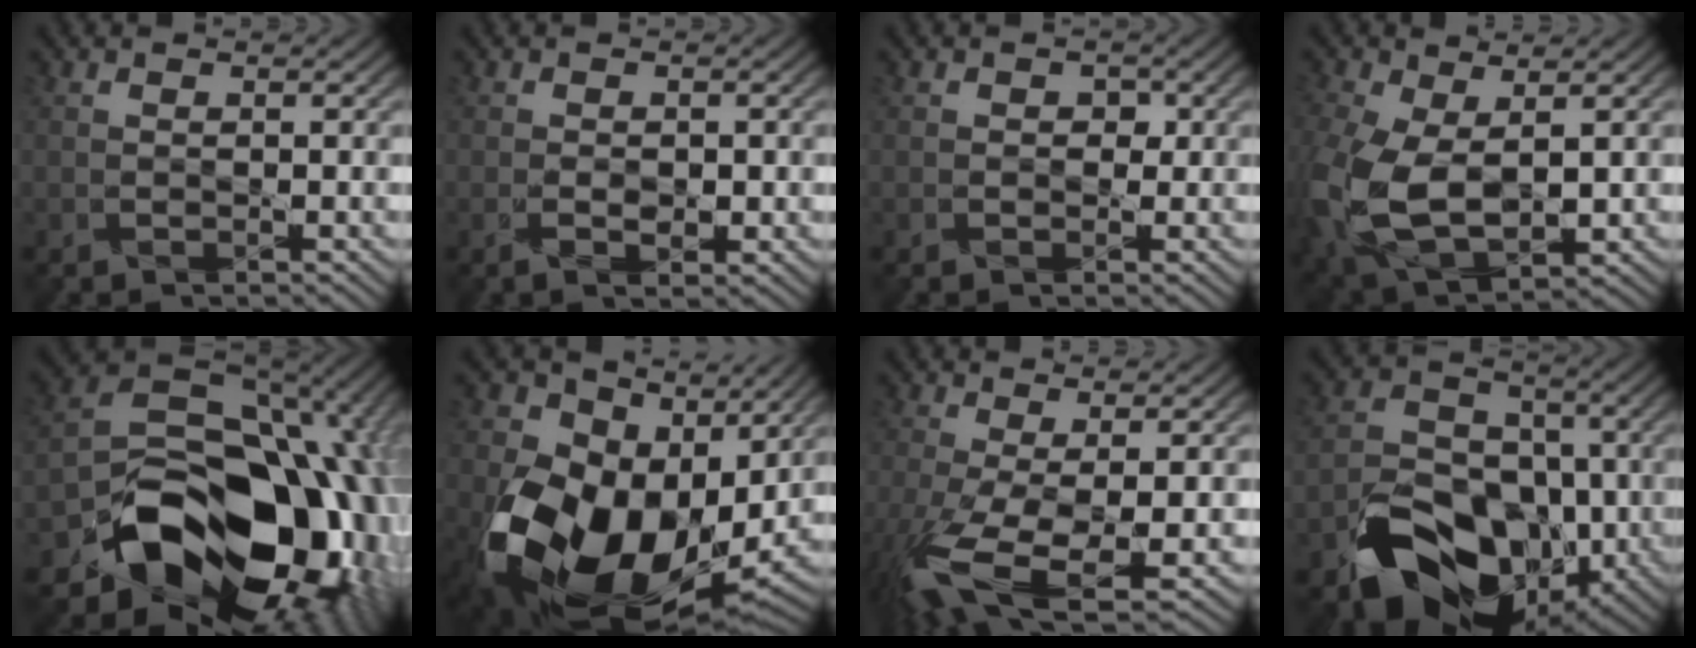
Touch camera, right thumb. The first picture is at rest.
{"total": 1.8, "force": [-0.4, 0.9, 1.4], "torque": [-0.032, -0.004, -0.005]}
{"total": 1.0, "force": [-0.2, 0.9, 0.4], "torque": [-0.006, -0.004, -0.007]}
{"total": 12.8, "force": [-0.8, 8.1, 9.8], "torque": [-0.286, -0.036, 0.011]}
{"total": 18.6, "force": [-7.2, 13.0, 11.2], "torque": [-0.160, -0.040, -0.107]}
{"total": 17.7, "force": [-0.6, 12.9, 12.1], "torque": [-0.254, -0.056, 0.014]}
{"total": 10.1, "force": [-3.3, 3.8, 8.8], "torque": [-0.217, -0.028, -0.055]}
{"total": 13.8, "force": [-6.2, 9.3, 8.1], "torque": [-0.137, -0.025, -0.116]}